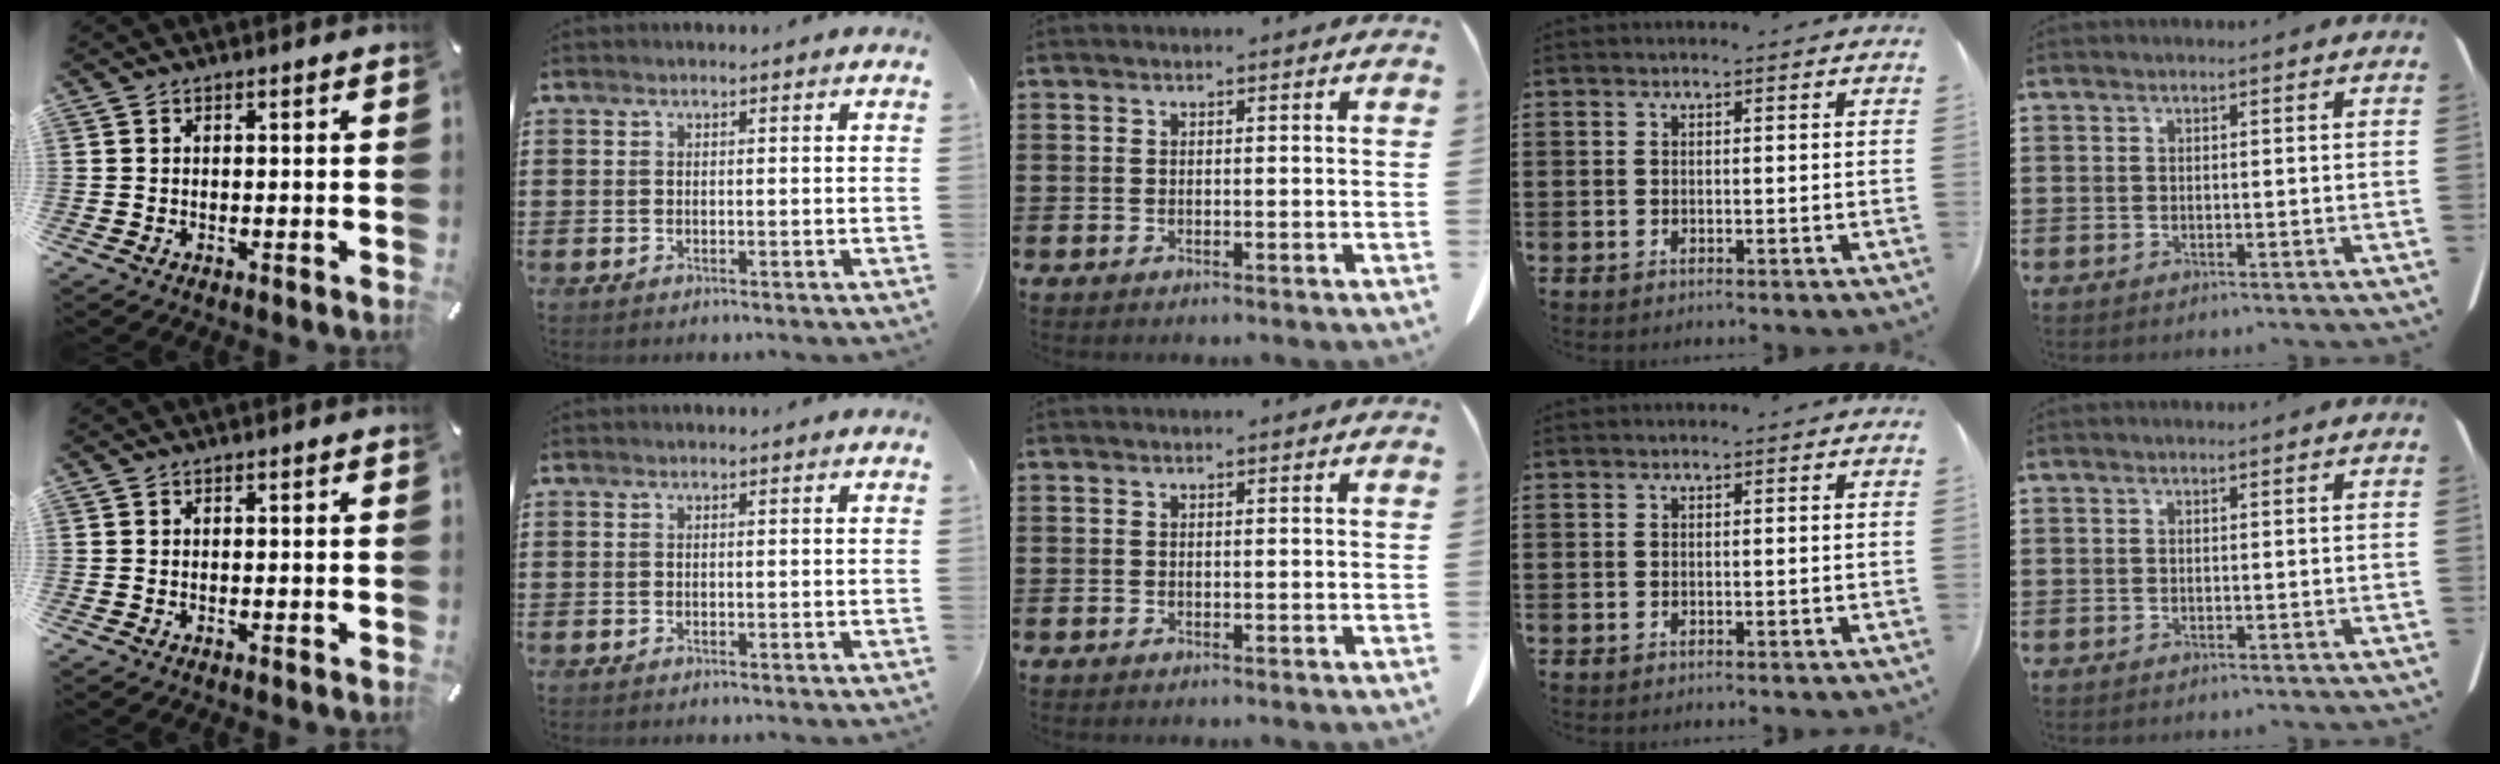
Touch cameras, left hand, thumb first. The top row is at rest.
{}